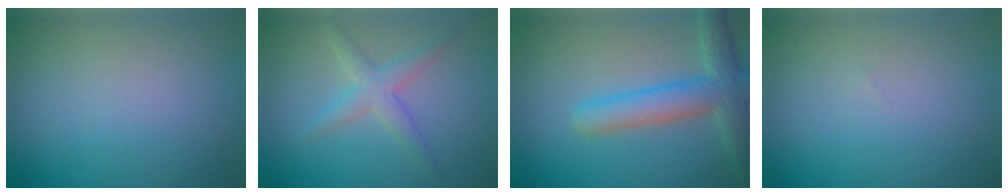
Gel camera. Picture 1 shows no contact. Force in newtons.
{"total": 2.6, "press": 2.6, "slide": 0.2}
{"total": 5.4, "press": 5.4, "slide": 0.4}
{"total": 0.0}